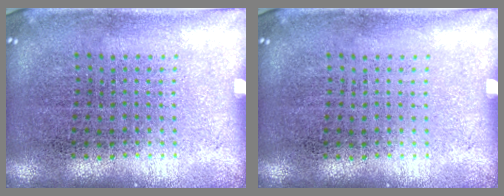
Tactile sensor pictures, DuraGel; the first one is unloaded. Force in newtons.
{"total": 0.0}